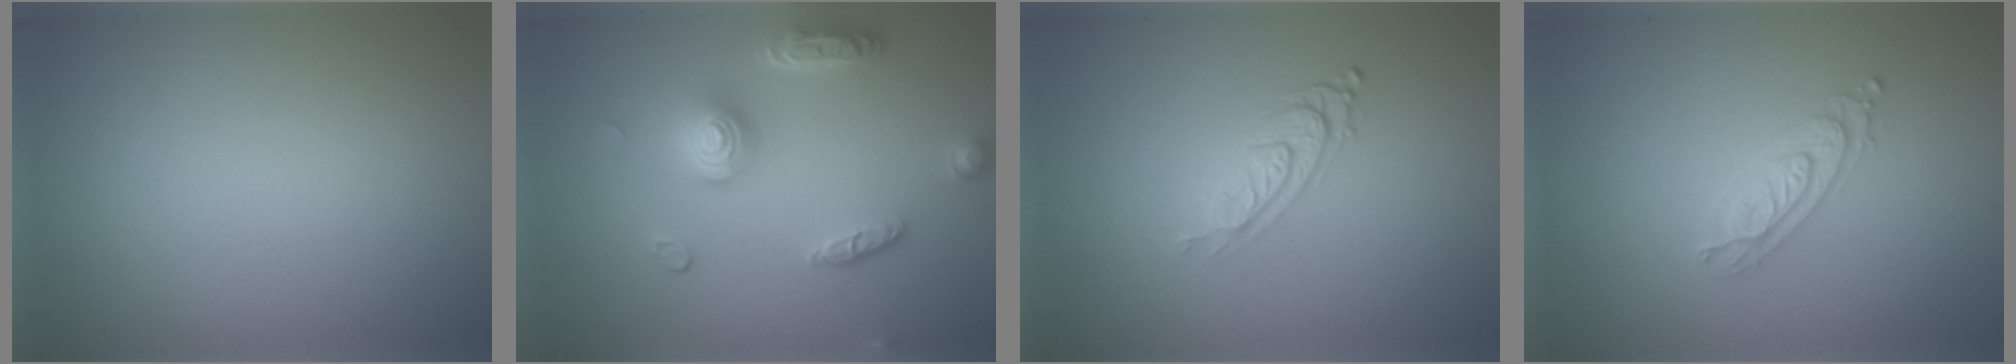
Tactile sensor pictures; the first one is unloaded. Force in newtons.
{"total": 4.8, "press": 3.6, "slide": 3.1}
{"total": 3.0, "press": 2.0, "slide": 2.2}
{"total": 2.4, "press": 2.2, "slide": 0.9}